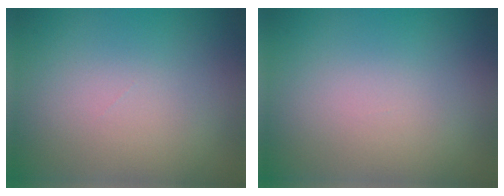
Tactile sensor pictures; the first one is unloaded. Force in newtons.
{"total": 0.0}